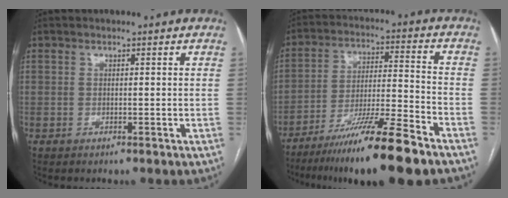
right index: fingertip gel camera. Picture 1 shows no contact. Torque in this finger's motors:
{"motor_torque": [1.09, -1.04, 0.73, 0.21]}